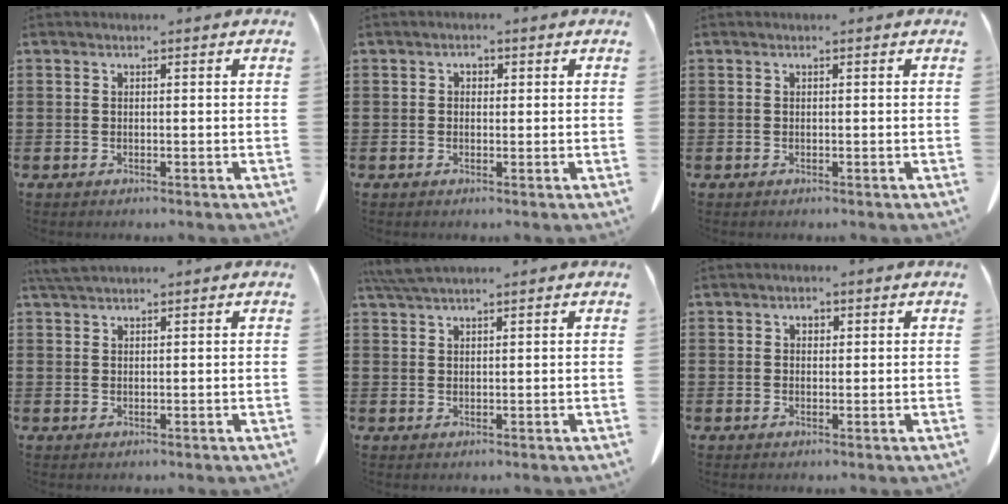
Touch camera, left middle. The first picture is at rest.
{"total": 1.1, "force": [0.1, 0.9, 0.7], "torque": [-0.015, 0.007, 0.001]}
{"total": 0.0}
{"total": 2.1, "force": [1.8, 0.3, 1.1], "torque": [-0.026, 0.002, 0.034]}
{"total": 3.3, "force": [2.6, 0.3, 1.9], "torque": [-0.044, 0.001, 0.050]}
{"total": 1.2, "force": [0.4, 0.9, 0.6], "torque": [-0.015, 0.007, 0.007]}